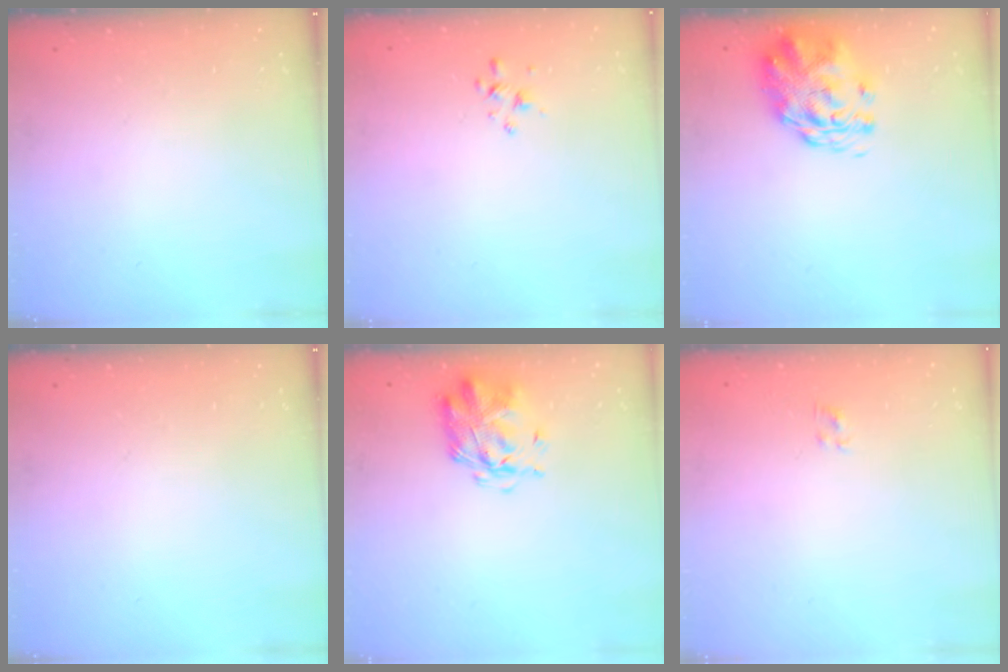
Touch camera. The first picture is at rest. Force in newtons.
{"total": 2.1, "press": 2.0, "slide": 0.6}
{"total": 3.0, "press": 2.8, "slide": 1.1}
{"total": 0.0}
{"total": 2.8, "press": 2.7, "slide": 0.6}
{"total": 0.5, "press": 0.3, "slide": 0.4}